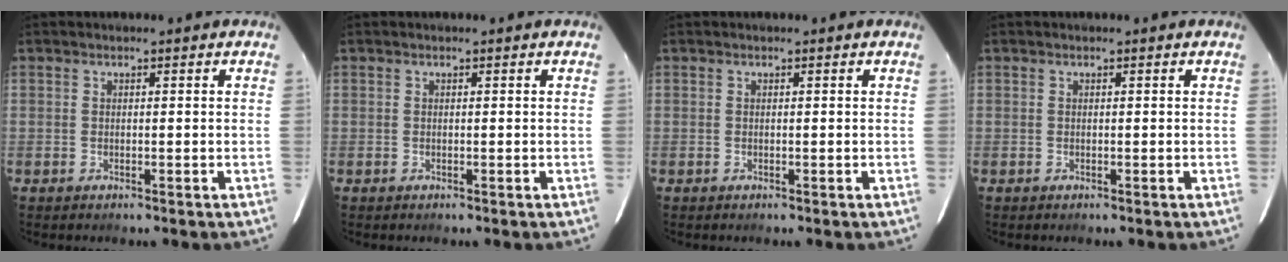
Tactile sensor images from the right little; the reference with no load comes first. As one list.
[{"total": 0.0}, {"total": 0.0}, {"total": 0.0}]